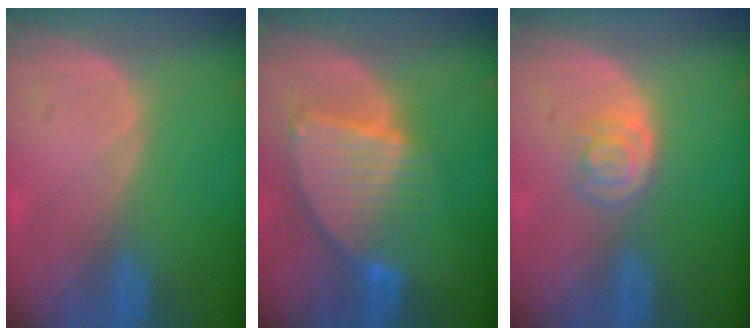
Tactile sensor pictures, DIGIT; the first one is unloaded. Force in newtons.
{"total": 8.6, "press": 7.5, "slide": 4.2}
{"total": 3.3, "press": 3.3, "slide": 0.1}